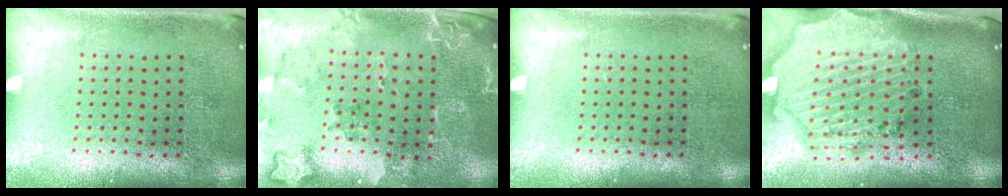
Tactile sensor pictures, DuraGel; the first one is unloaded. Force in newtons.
{"total": 2.1, "press": 1.9, "slide": 0.9}
{"total": 0.0}
{"total": 2.9, "press": 2.6, "slide": 1.2}